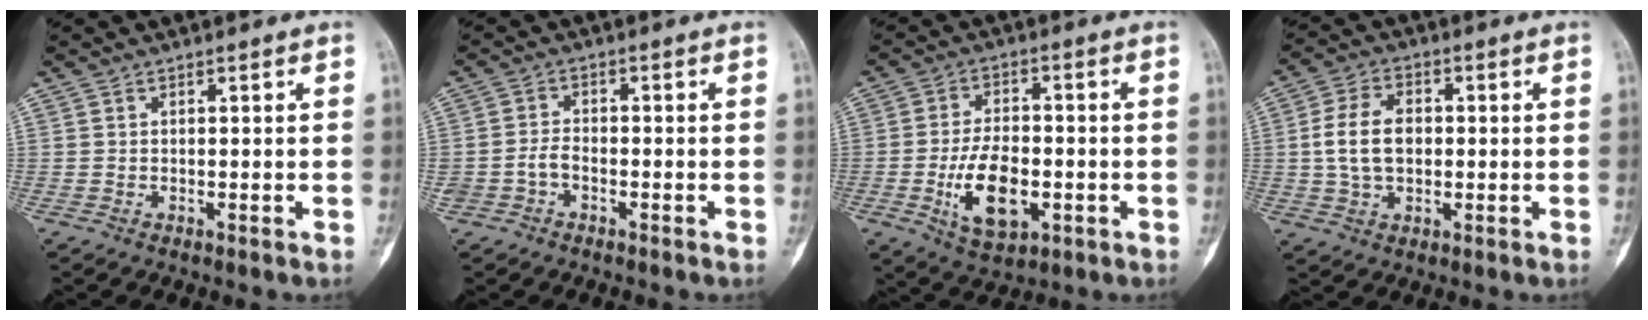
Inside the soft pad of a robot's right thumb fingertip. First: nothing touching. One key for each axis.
{"total": 2.9, "fx": -1.2, "fy": 2.0, "fz": 1.7, "tx": -0.029, "ty": 0.015, "tz": -0.024}
{"total": 11.3, "fx": -2.9, "fy": 6.1, "fz": 9.1, "tx": -0.149, "ty": 0.008, "tz": -0.042}
{"total": 8.9, "fx": 0.2, "fy": 5.9, "fz": 6.7, "tx": -0.119, "ty": 0.012, "tz": 0.002}